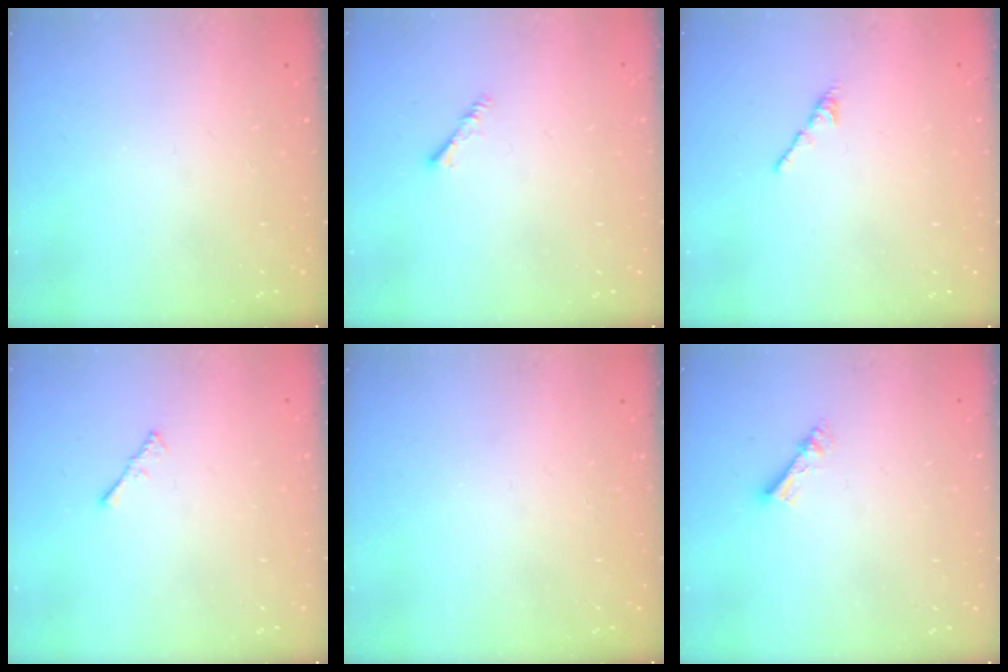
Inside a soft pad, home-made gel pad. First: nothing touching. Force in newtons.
{"total": 1.9, "press": 1.9, "slide": 0.4}
{"total": 2.7, "press": 2.7, "slide": 0.7}
{"total": 1.5, "press": 1.4, "slide": 0.4}
{"total": 0.0}
{"total": 4.3, "press": 4.3, "slide": 0.2}